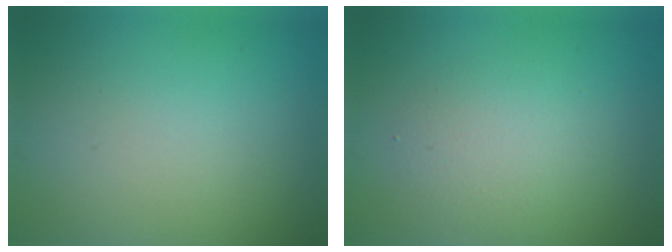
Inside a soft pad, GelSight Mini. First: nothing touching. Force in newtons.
{"total": 2.7, "press": 2.7, "slide": 0.2}